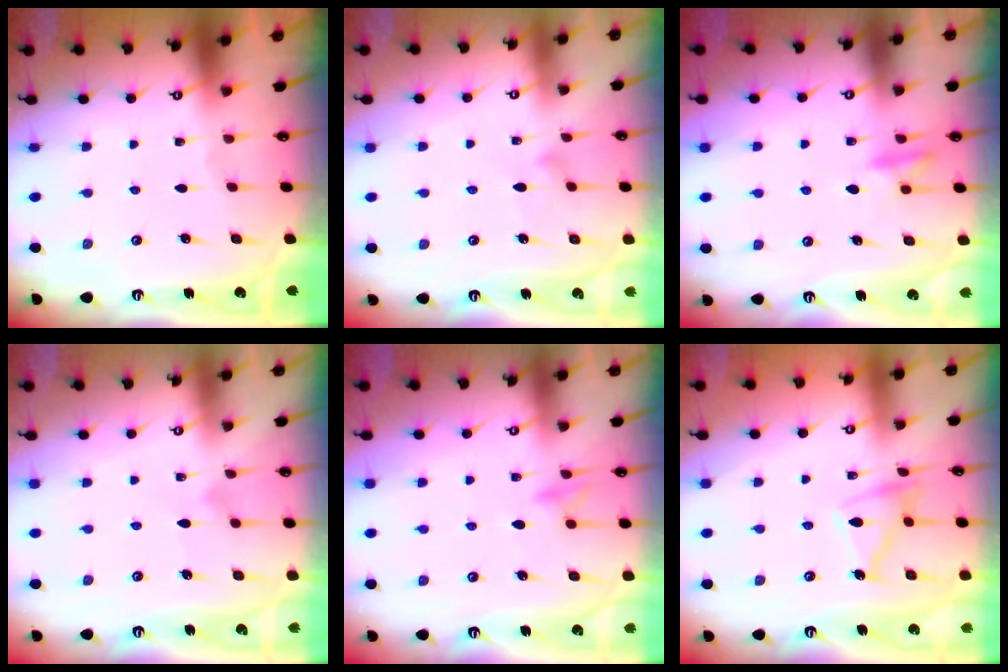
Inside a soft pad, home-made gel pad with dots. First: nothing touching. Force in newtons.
{"total": 9.3, "press": 9.3, "slide": 0.4}
{"total": 9.5, "press": 9.4, "slide": 1.2}
{"total": 8.5, "press": 8.5, "slide": 0.4}
{"total": 10.2, "press": 10.2, "slide": 1.1}
{"total": 13.2, "press": 13.2, "slide": 0.9}